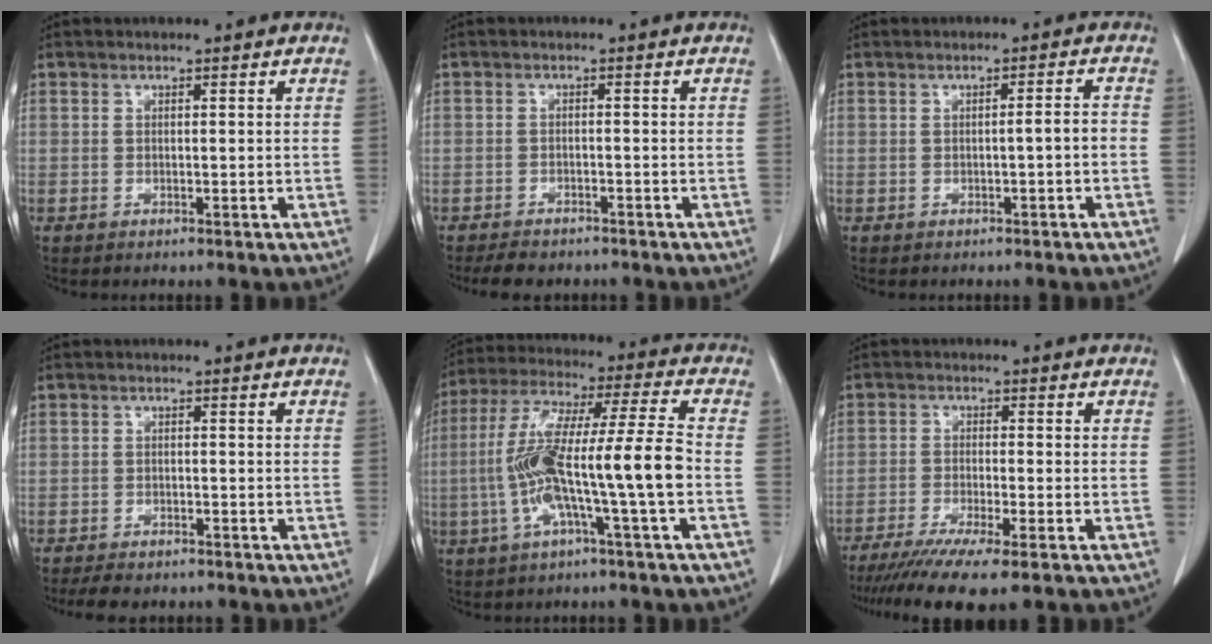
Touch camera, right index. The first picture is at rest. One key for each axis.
{"total": 4.8, "fx": -4.0, "fy": 1.9, "fz": 1.6, "tx": -0.024, "ty": -0.004, "tz": -0.053}
{"total": 1.9, "fx": -0.6, "fy": 0.0, "fz": 1.8, "tx": -0.026, "ty": 0.002, "tz": -0.010}
{"total": 5.0, "fx": -4.2, "fy": 1.8, "fz": 2.0, "tx": -0.027, "ty": -0.006, "tz": -0.056}
{"total": 14.9, "fx": -3.2, "fy": -0.2, "fz": 14.5, "tx": -0.282, "ty": 0.018, "tz": -0.064}
{"total": 10.0, "fx": -7.5, "fy": 0.1, "fz": 6.6, "tx": -0.105, "ty": -0.023, "tz": -0.119}